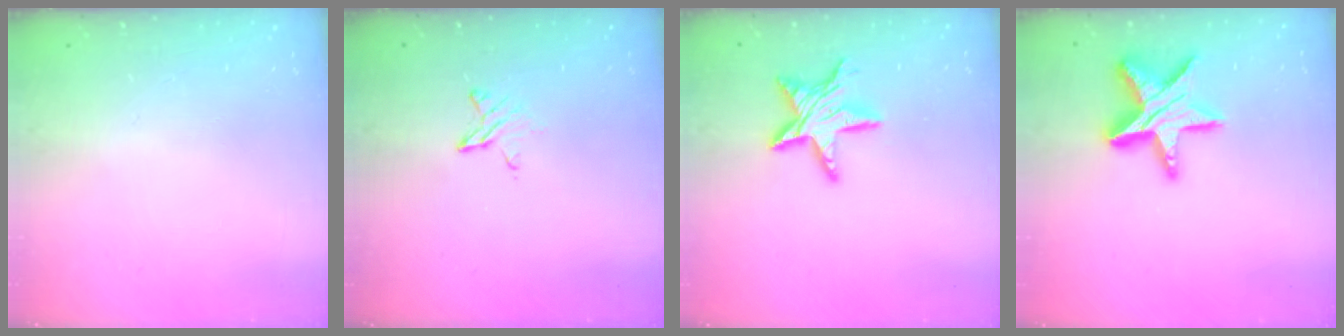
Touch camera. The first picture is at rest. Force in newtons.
{"total": 5.0, "press": 4.9, "slide": 0.5}
{"total": 11.7, "press": 11.7, "slide": 0.6}
{"total": 15.8, "press": 15.7, "slide": 1.0}